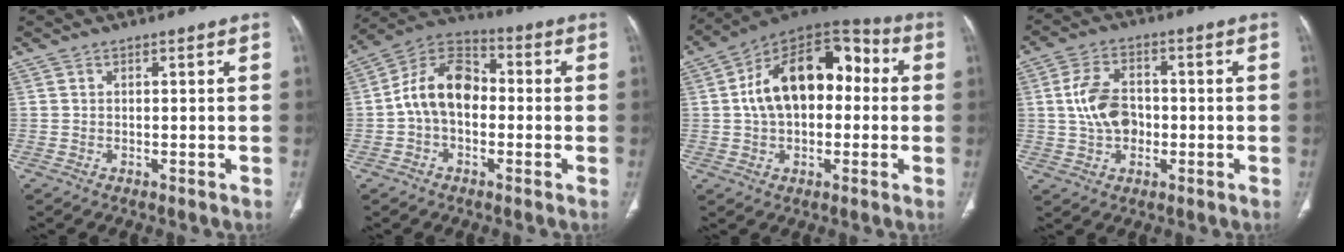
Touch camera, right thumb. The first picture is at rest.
{"total": 12.2, "force": [-0.7, 8.3, 8.9], "torque": [-0.143, 0.036, -0.028]}
{"total": 19.0, "force": [1.7, 11.8, 14.9], "torque": [-0.213, 0.046, 0.021]}
{"total": 8.9, "force": [-0.2, 6.2, 6.4], "torque": [-0.108, 0.014, -0.006]}